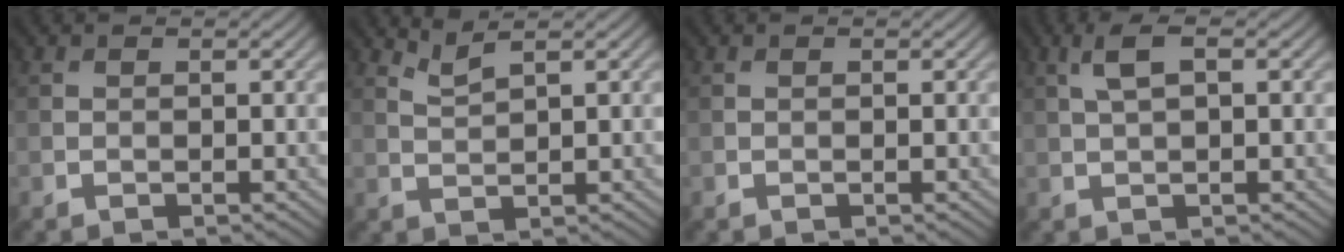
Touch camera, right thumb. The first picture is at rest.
{"total": 2.2, "force": [1.7, 0.2, 1.3], "torque": [-0.037, 0.002, 0.042]}
{"total": 0.0}
{"total": 3.5, "force": [1.2, 1.2, 3.1], "torque": [-0.075, 0.008, 0.023]}